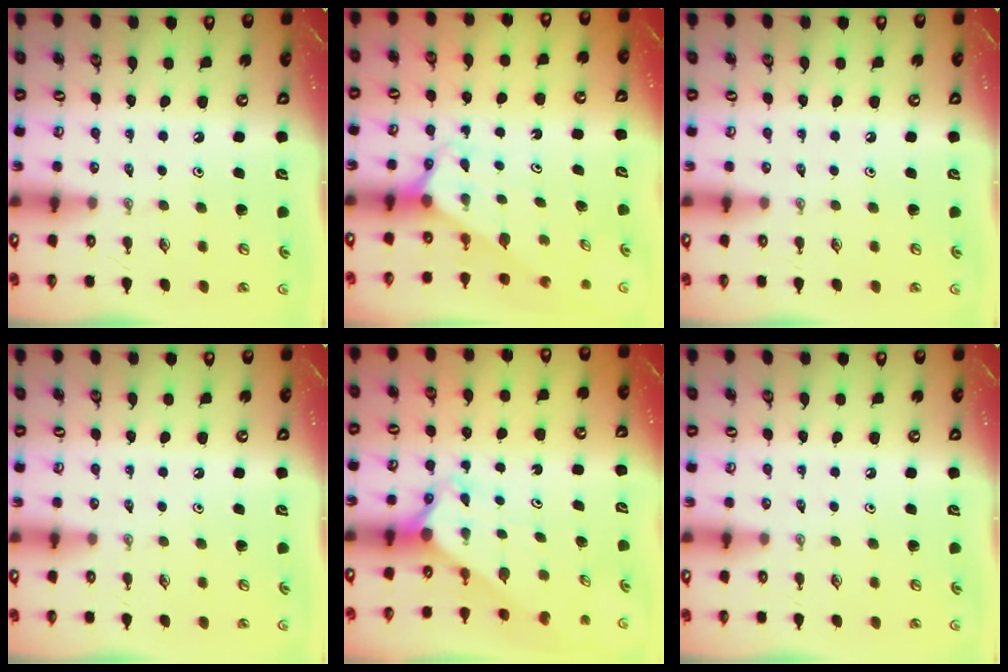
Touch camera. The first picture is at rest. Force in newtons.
{"total": 2.5, "press": 2.5, "slide": 0.2}
{"total": 0.0}
{"total": 0.0}
{"total": 2.6, "press": 2.6, "slide": 0.2}
{"total": 0.0}